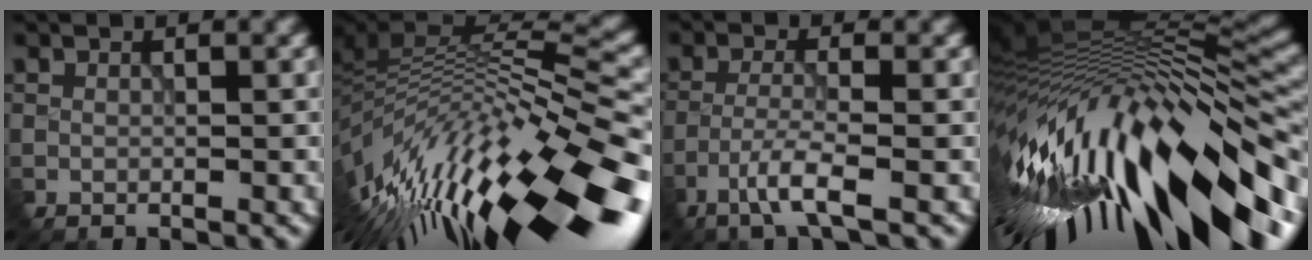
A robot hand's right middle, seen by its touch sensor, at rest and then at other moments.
{"total": 15.1, "force": [-5.2, 4.9, 13.3], "torque": [-0.240, 0.013, -0.084]}
{"total": 3.2, "force": [-2.1, 0.1, 2.4], "torque": [-0.057, 0.005, -0.051]}
{"total": 16.0, "force": [-3.5, 5.8, 14.6], "torque": [-0.254, -0.003, -0.059]}